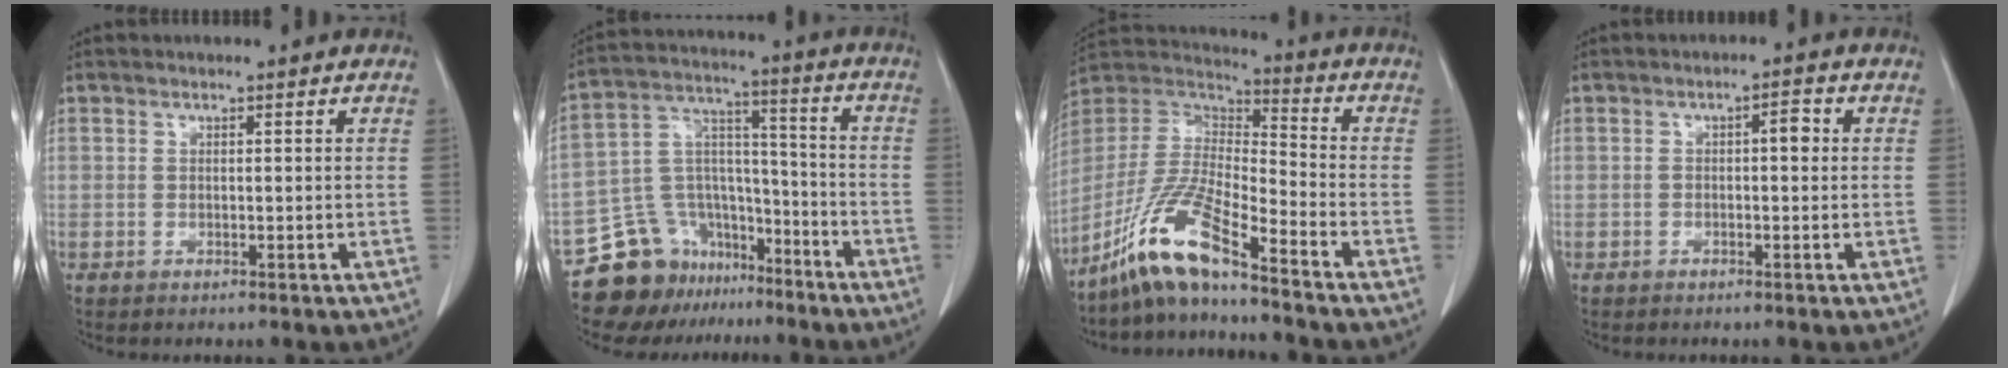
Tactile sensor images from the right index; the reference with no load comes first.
{"total": 13.6, "force": [-10.7, 8.0, 2.4], "torque": [-0.046, 0.079, -0.180]}
{"total": 12.8, "force": [-9.5, 0.7, 8.5], "torque": [-0.184, -0.009, -0.184]}
{"total": 2.3, "force": [0.3, 0.8, 2.1], "torque": [-0.027, 0.013, 0.005]}